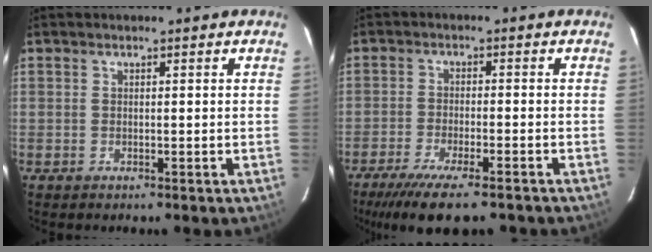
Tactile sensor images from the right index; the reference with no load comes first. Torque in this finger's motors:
{"motor_torque": [1.16, -0.98, 0.65, 0.12]}